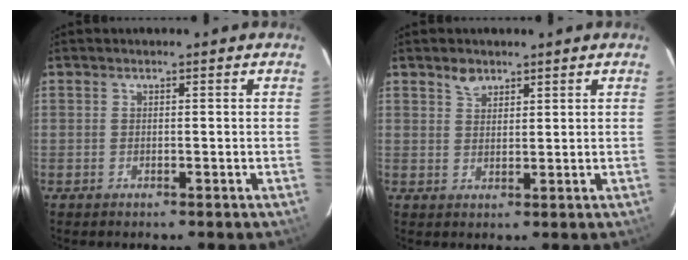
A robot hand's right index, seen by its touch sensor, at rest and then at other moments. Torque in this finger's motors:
{"motor_torque": [0.01, 0.00, 0.00, 0.03]}